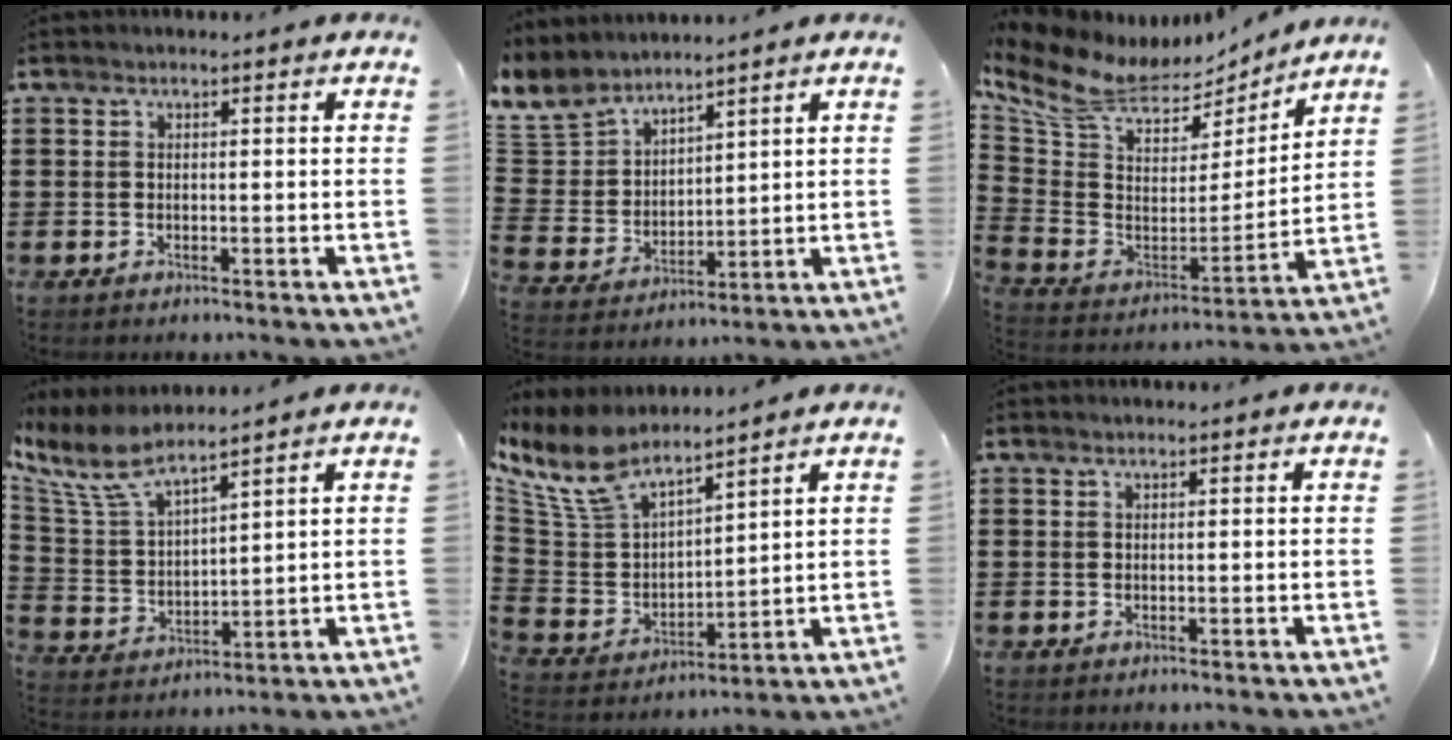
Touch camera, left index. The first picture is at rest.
{"total": 7.0, "force": [6.1, 3.3, 0.9], "torque": [-0.058, -0.036, 0.115]}
{"total": 10.3, "force": [7.6, 4.7, 5.0], "torque": [-0.136, -0.043, 0.135]}
{"total": 8.4, "force": [7.0, 1.9, 4.1], "torque": [-0.115, -0.031, 0.124]}
{"total": 10.1, "force": [8.2, 3.8, 4.4], "torque": [-0.128, -0.043, 0.149]}
{"total": 0.0}